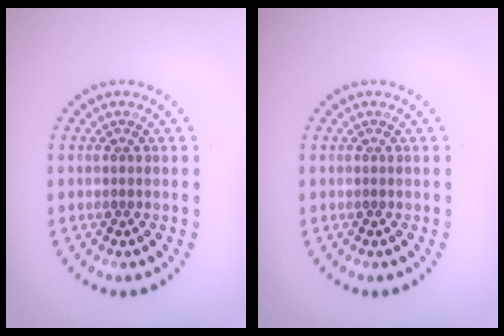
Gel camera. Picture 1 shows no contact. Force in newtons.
{"total": 0.0}